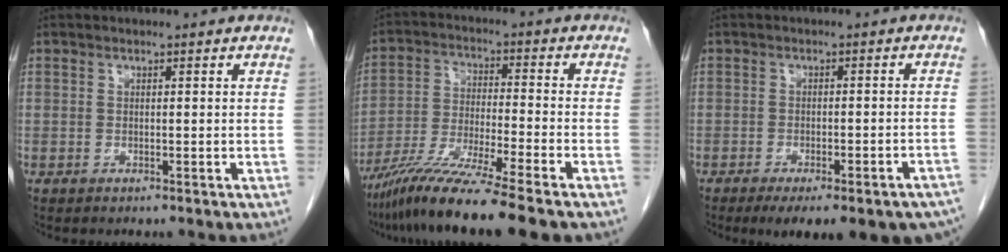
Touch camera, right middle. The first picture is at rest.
{"total": 13.1, "force": [-10.2, -1.4, 8.1], "torque": [-0.146, -0.039, -0.176]}
{"total": 17.1, "force": [-13.1, 4.1, 10.2], "torque": [-0.094, -0.001, -0.154]}